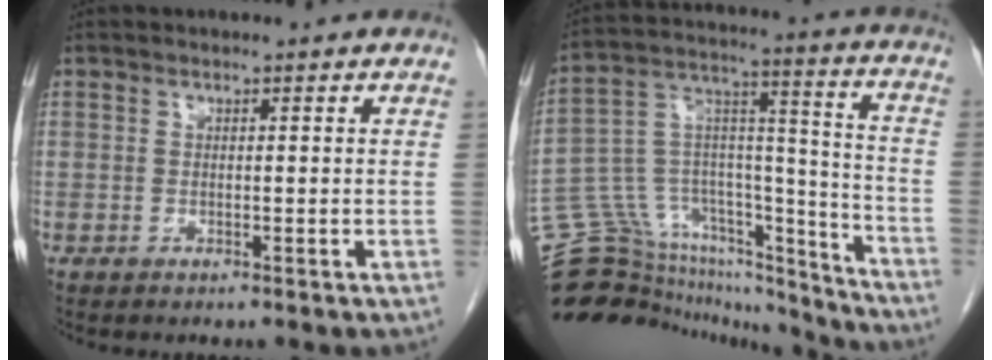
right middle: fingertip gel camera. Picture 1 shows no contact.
{"total": 24.4, "force": [-22.5, 7.2, 6.1], "torque": [-0.132, 0.069, -0.347]}